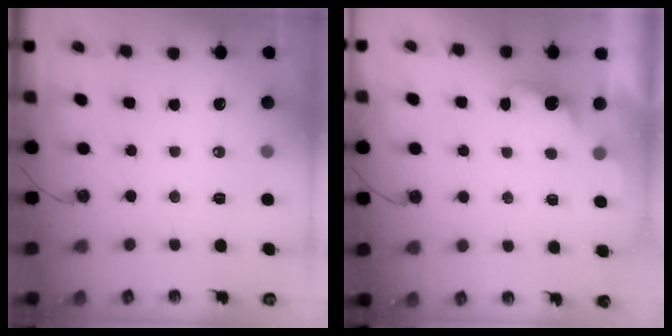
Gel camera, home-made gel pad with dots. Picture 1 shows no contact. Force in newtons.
{"total": 1.3, "press": 1.0, "slide": 0.8}